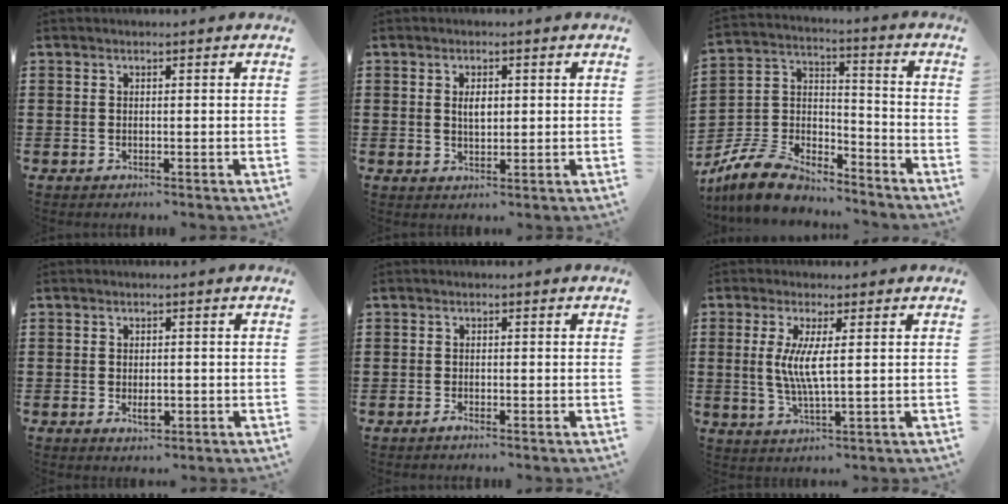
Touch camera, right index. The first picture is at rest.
{"total": 2.5, "force": [0.5, 1.2, 2.2], "torque": [-0.036, 0.003, 0.006]}
{"total": 9.7, "force": [-8.7, 2.8, 3.2], "torque": [-0.086, 0.018, -0.177]}
{"total": 2.2, "force": [-0.5, 1.0, 1.9], "torque": [-0.035, -0.001, -0.008]}
{"total": 0.7, "force": [-0.6, 0.1, 0.2], "torque": [-0.006, -0.002, -0.012]}
{"total": 5.5, "force": [0.8, 0.6, 5.4], "torque": [-0.110, -0.008, 0.009]}